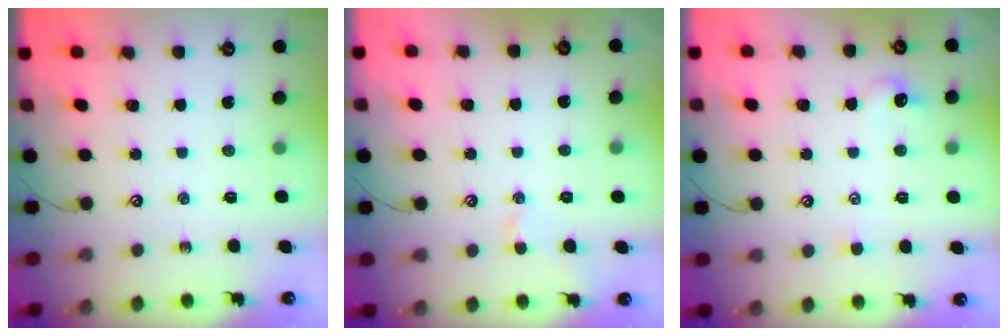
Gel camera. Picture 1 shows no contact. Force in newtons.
{"total": 1.2, "press": 0.9, "slide": 0.7}
{"total": 0.6, "press": 0.1, "slide": 0.6}